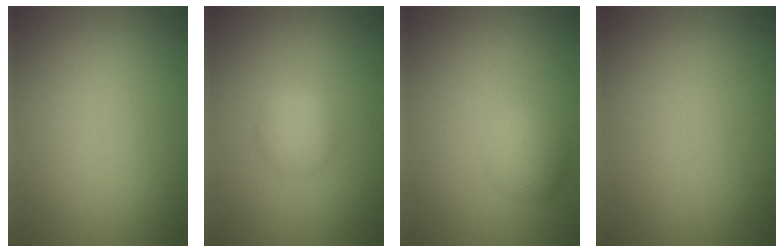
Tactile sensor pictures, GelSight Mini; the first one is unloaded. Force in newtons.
{"total": 1.9, "press": 1.9, "slide": 0.1}
{"total": 2.4, "press": 2.4, "slide": 0.1}
{"total": 0.0}